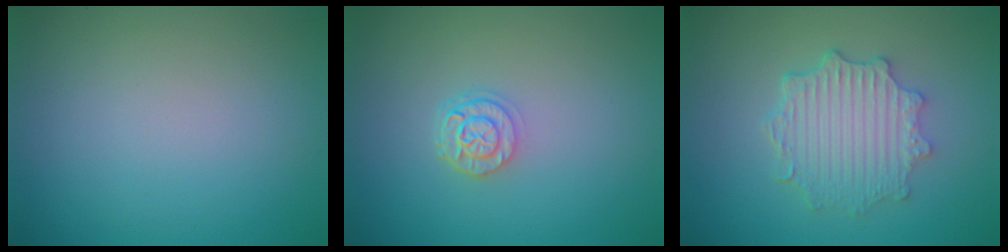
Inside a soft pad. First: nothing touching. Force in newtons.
{"total": 2.3, "press": 1.9, "slide": 1.4}
{"total": 4.6, "press": 3.7, "slide": 2.7}